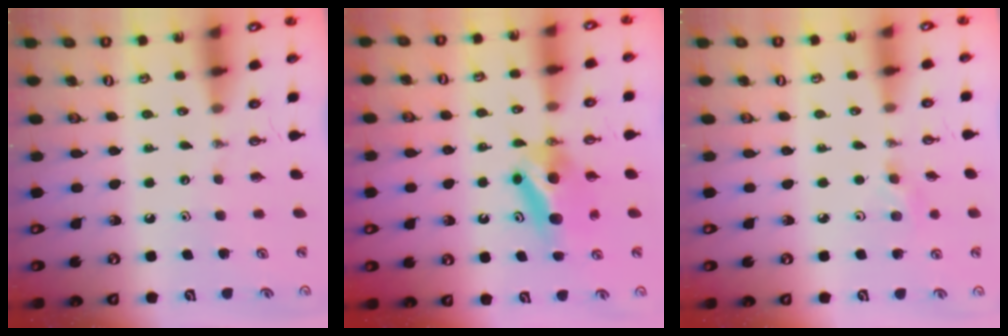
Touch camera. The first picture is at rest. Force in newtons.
{"total": 8.1, "press": 5.8, "slide": 5.7}
{"total": 2.1, "press": 2.0, "slide": 0.5}